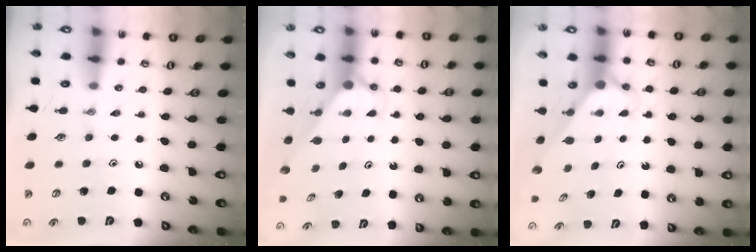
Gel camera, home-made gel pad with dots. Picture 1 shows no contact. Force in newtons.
{"total": 2.8, "press": 2.8, "slide": 0.0}
{"total": 2.7, "press": 2.7, "slide": 0.0}